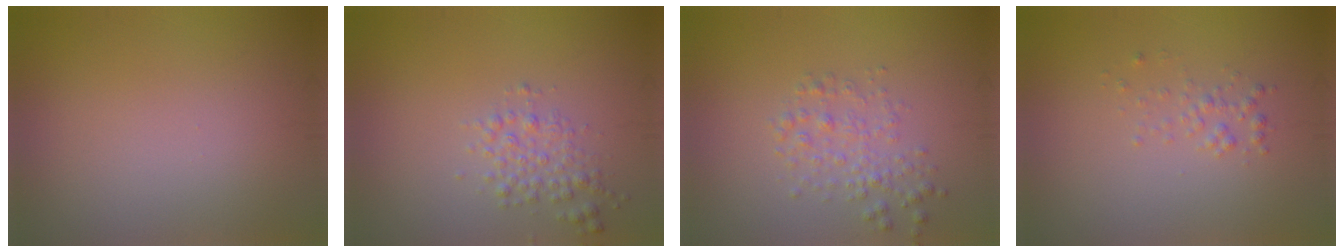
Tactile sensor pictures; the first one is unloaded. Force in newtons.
{"total": 2.2, "press": 2.2, "slide": 0.0}
{"total": 2.3, "press": 2.3, "slide": 0.0}
{"total": 1.1, "press": 1.1, "slide": 0.1}